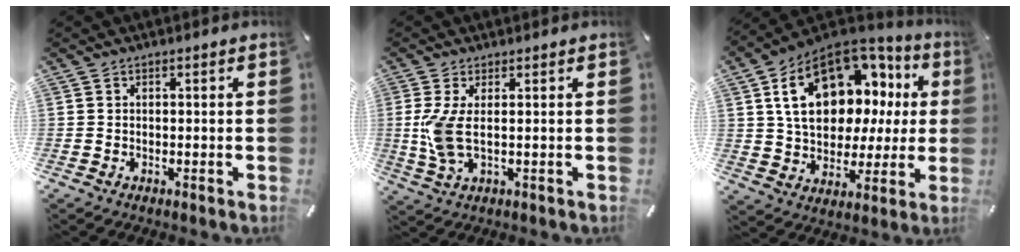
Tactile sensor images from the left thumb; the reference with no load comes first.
{"total": 7.7, "force": [0.4, 2.5, 7.3], "torque": [-0.163, -0.018, 0.006]}
{"total": 20.4, "force": [7.6, 13.6, 13.1], "torque": [-0.214, -0.036, 0.135]}